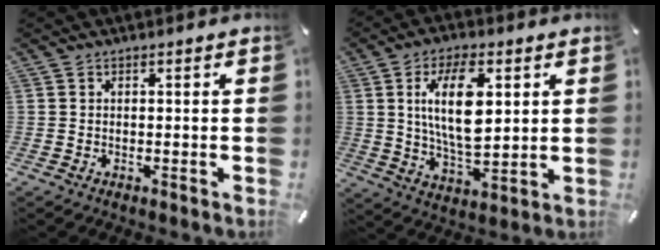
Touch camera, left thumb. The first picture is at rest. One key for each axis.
{"total": 14.3, "fx": 4.0, "fy": 6.8, "fz": 12.0, "tx": -0.234, "ty": -0.011, "tz": 0.059}